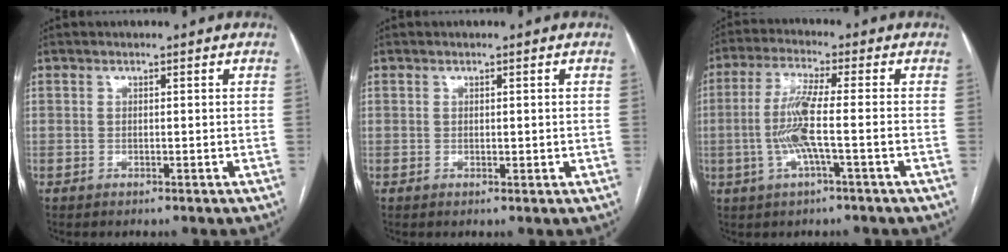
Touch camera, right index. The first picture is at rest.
{"total": 1.1, "force": [0.2, 0.6, 0.9], "torque": [-0.011, -0.003, 0.003]}
{"total": 7.7, "force": [-1.4, 0.1, 7.5], "torque": [-0.158, 0.004, -0.030]}